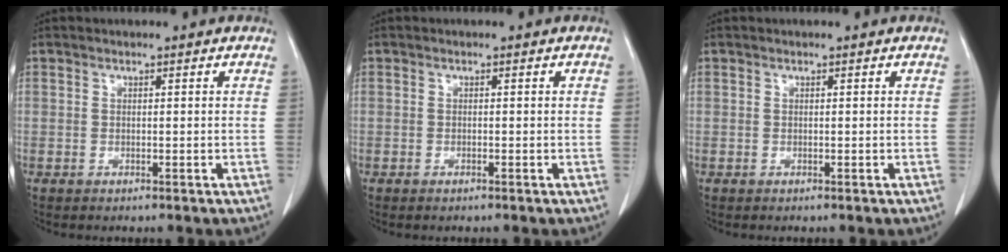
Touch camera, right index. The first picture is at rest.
{"total": 0.5, "force": [-0.5, 0.1, 0.2], "torque": [-0.003, -0.001, -0.009]}
{"total": 0.0}